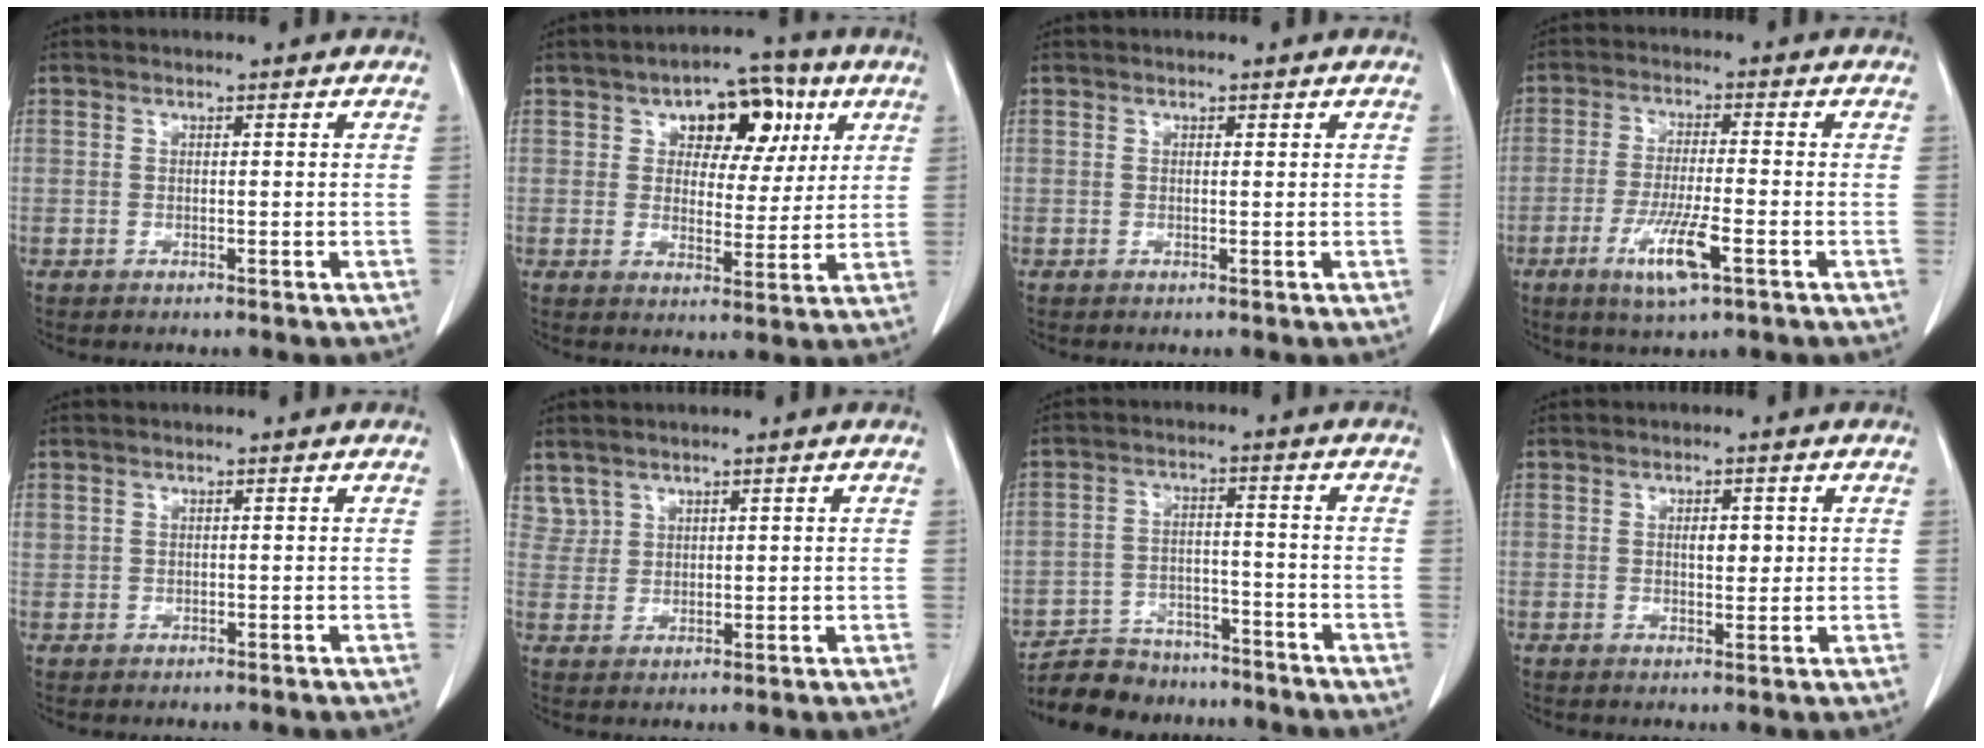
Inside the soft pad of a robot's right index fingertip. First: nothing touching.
{"total": 10.2, "force": [4.2, 5.8, 7.3], "torque": [-0.086, 0.026, 0.059]}
{"total": 0.0}
{"total": 9.8, "force": [-4.4, 1.0, 8.7], "torque": [-0.170, -0.020, -0.078]}
{"total": 0.8, "force": [0.2, 0.8, 0.1], "torque": [0.006, 0.012, 0.003]}
{"total": 2.8, "force": [2.3, 1.6, -0.1], "torque": [0.010, 0.006, 0.046]}
{"total": 10.1, "force": [-9.1, 4.1, 1.3], "torque": [-0.021, 0.019, -0.147]}
{"total": 2.7, "force": [0.5, 1.3, 2.3], "torque": [-0.034, 0.000, 0.007]}